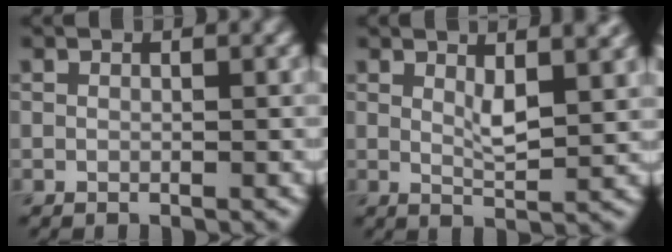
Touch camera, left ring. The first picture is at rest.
{"total": 3.5, "force": [1.5, 0.9, 3.0], "torque": [-0.052, -0.001, 0.025]}